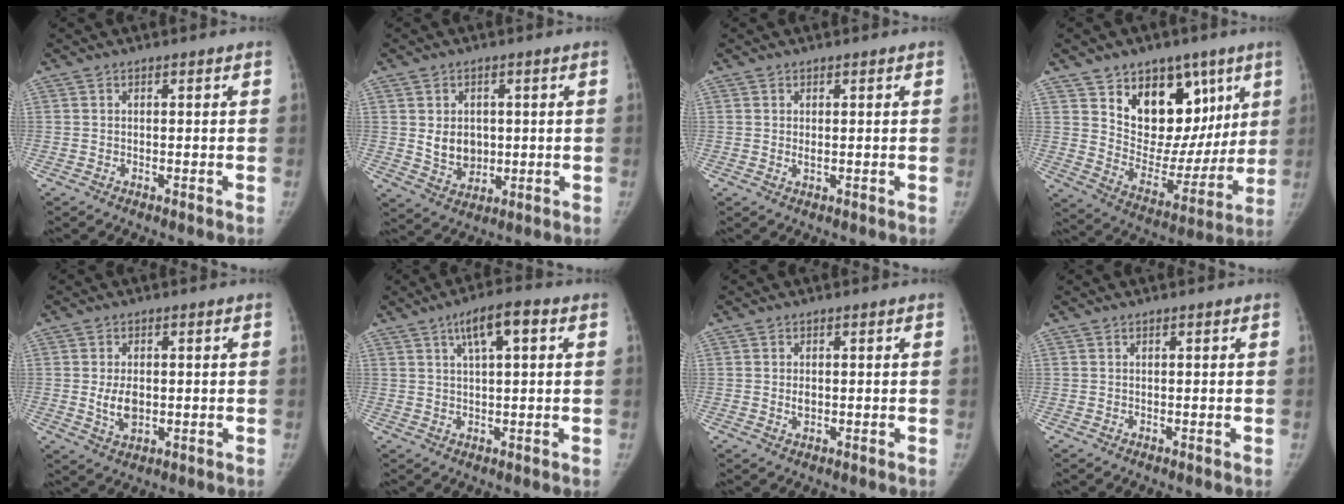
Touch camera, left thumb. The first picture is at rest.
{"total": 6.9, "force": [0.6, 5.5, 4.1], "torque": [-0.036, -0.009, 0.023]}
{"total": 0.9, "force": [0.1, 0.4, 0.8], "torque": [-0.011, -0.003, 0.004]}
{"total": 19.6, "force": [9.4, 13.5, 10.7], "torque": [-0.091, -0.038, 0.160]}
{"total": 5.1, "force": [-0.2, 3.2, 3.9], "torque": [-0.062, -0.005, 0.003]}
{"total": 7.1, "force": [2.8, 2.2, 6.1], "torque": [-0.095, 0.009, 0.043]}
{"total": 1.6, "force": [0.0, 1.1, 1.2], "torque": [-0.014, -0.001, 0.001]}
{"total": 0.0}